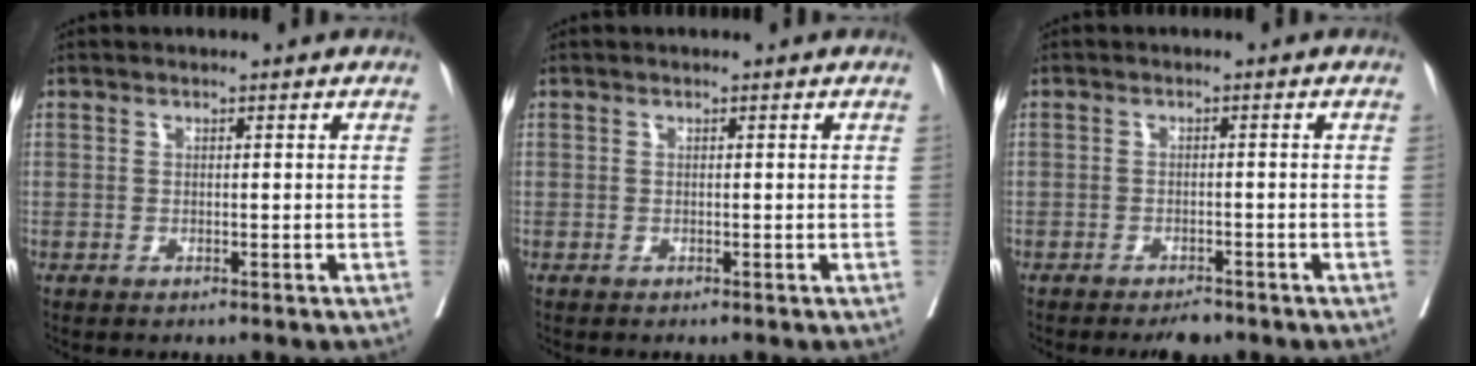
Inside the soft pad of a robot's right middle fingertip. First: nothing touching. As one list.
[{"total": 0.0}, {"total": 2.6, "force": [-2.2, 0.7, 1.3], "torque": [-0.022, -0.003, -0.030]}]